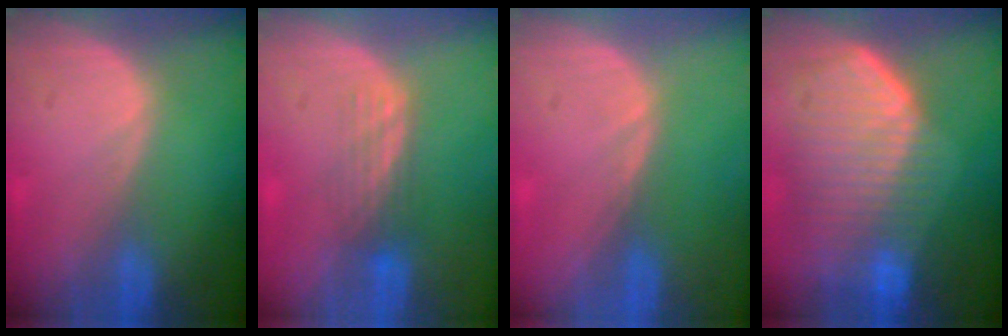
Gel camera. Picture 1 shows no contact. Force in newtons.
{"total": 3.3, "press": 3.0, "slide": 1.5}
{"total": 0.6, "press": 0.4, "slide": 0.4}
{"total": 10.8, "press": 9.4, "slide": 5.3}